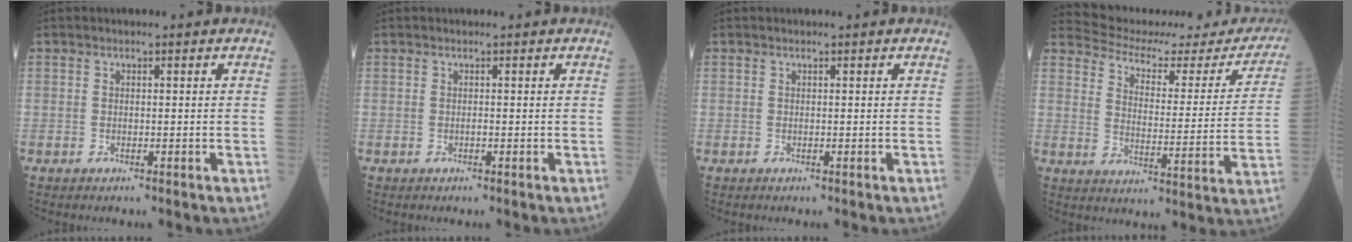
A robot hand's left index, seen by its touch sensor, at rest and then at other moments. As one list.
[{"total": 0.0}, {"total": 0.0}, {"total": 22.3, "force": [21.3, 4.8, 4.8], "torque": [-0.065, -0.062, 0.253]}]